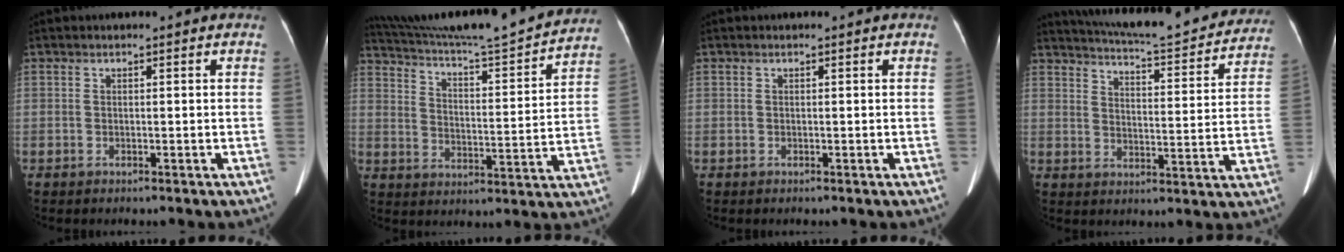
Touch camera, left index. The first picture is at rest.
{"total": 24.1, "force": [22.5, 0.1, 8.8], "torque": [-0.153, -0.040, 0.316]}
{"total": 0.0}
{"total": 22.5, "force": [20.7, 3.1, 8.2], "torque": [-0.127, -0.024, 0.263]}